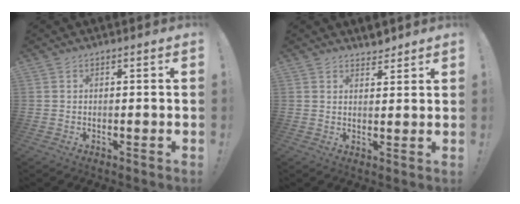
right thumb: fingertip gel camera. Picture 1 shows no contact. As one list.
[{"total": 3.2, "force": [2.9, 1.2, 0.5], "torque": [0.011, -0.024, 0.050]}]